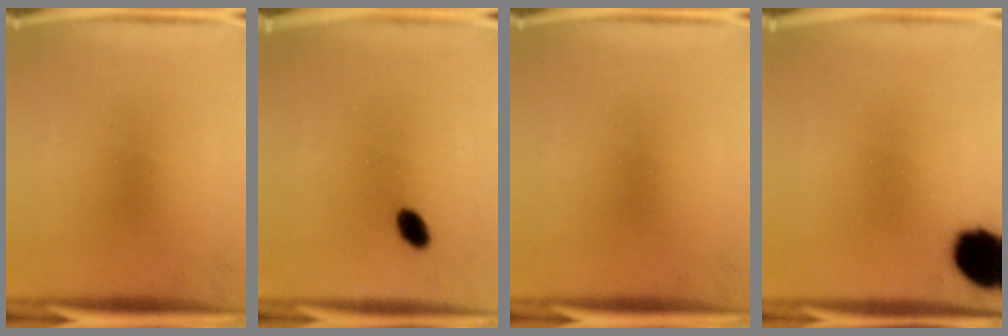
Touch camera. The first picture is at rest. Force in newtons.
{"total": 3.5}
{"total": 0.0}
{"total": 13.5}